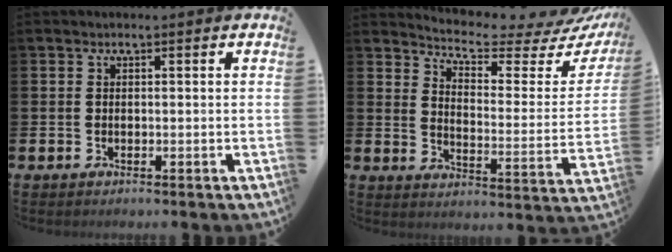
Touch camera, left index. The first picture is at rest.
{"total": 5.1, "force": [4.6, 0.9, 1.9], "torque": [-0.049, -0.048, 0.068]}